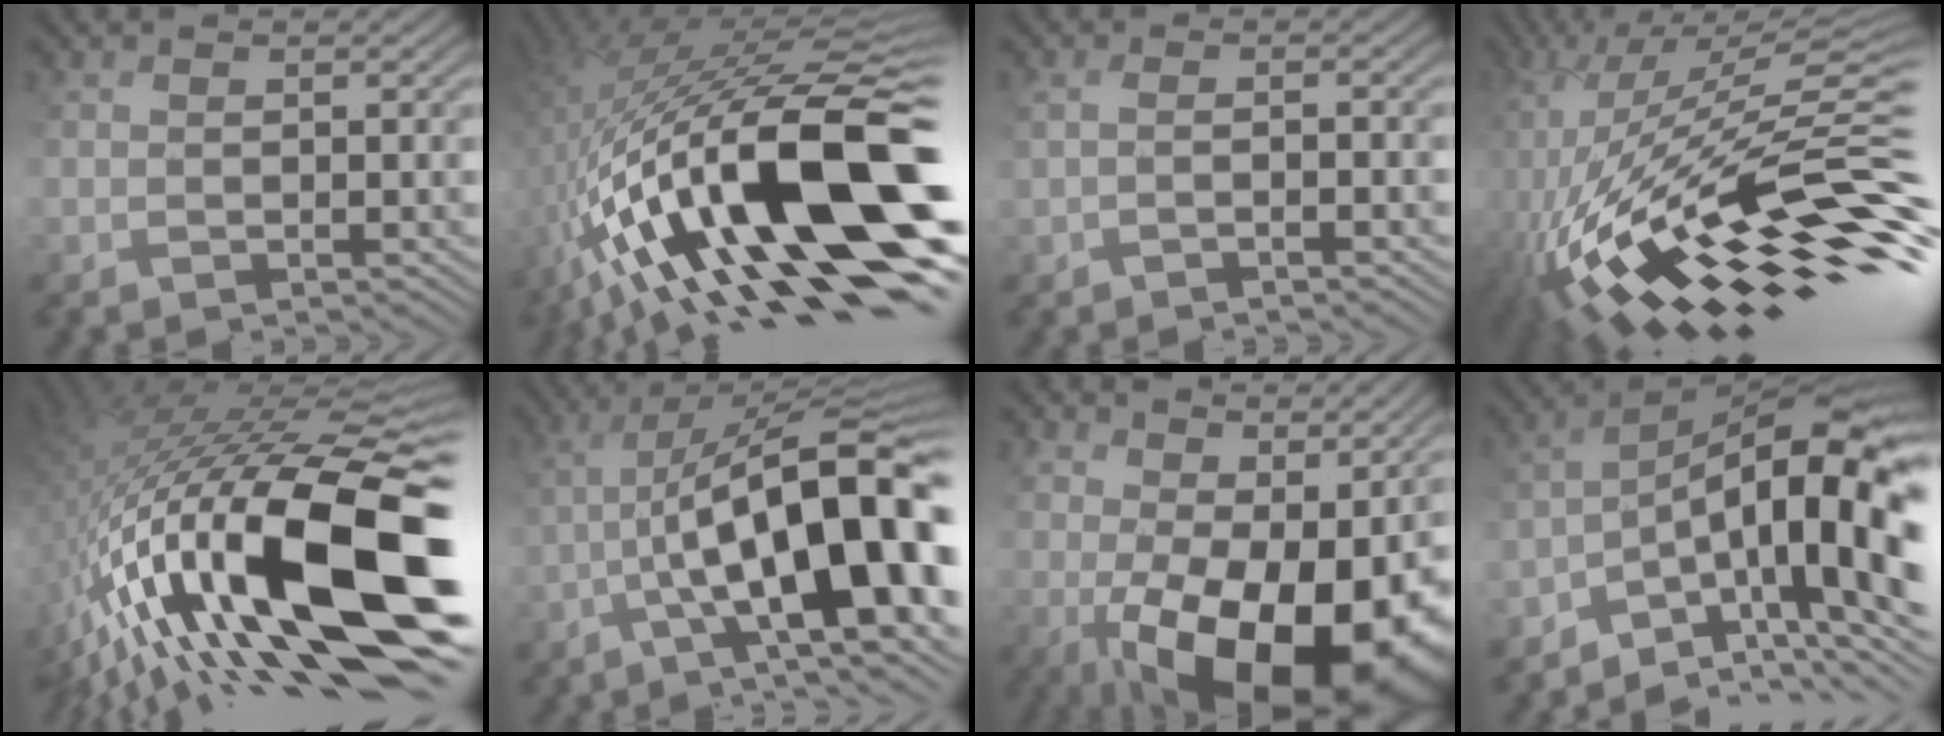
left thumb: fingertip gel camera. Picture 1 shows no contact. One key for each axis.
{"total": 18.7, "fx": -3.4, "fy": 6.7, "fz": 17.2, "tx": -0.298, "ty": 0.011, "tz": -0.058}
{"total": 1.2, "fx": -0.8, "fy": -0.1, "fz": 0.9, "tx": -0.011, "ty": 0.017, "tz": -0.021}
{"total": 17.8, "fx": -5.6, "fy": 7.4, "fz": 15.2, "tx": -0.304, "ty": 0.009, "tz": -0.098}
{"total": 18.7, "fx": -4.2, "fy": 6.6, "fz": 17.0, "tx": -0.317, "ty": -0.003, "tz": -0.079}
{"total": 16.1, "fx": -2.6, "fy": 5.4, "fz": 14.9, "tx": -0.221, "ty": 0.016, "tz": -0.019}
{"total": 16.8, "fx": -0.6, "fy": 9.9, "fz": 13.6, "tx": -0.181, "ty": -0.032, "tz": 0.037}
{"total": 13.9, "fx": -5.1, "fy": 5.1, "fz": 11.9, "tx": -0.189, "ty": 0.016, "tz": -0.088}